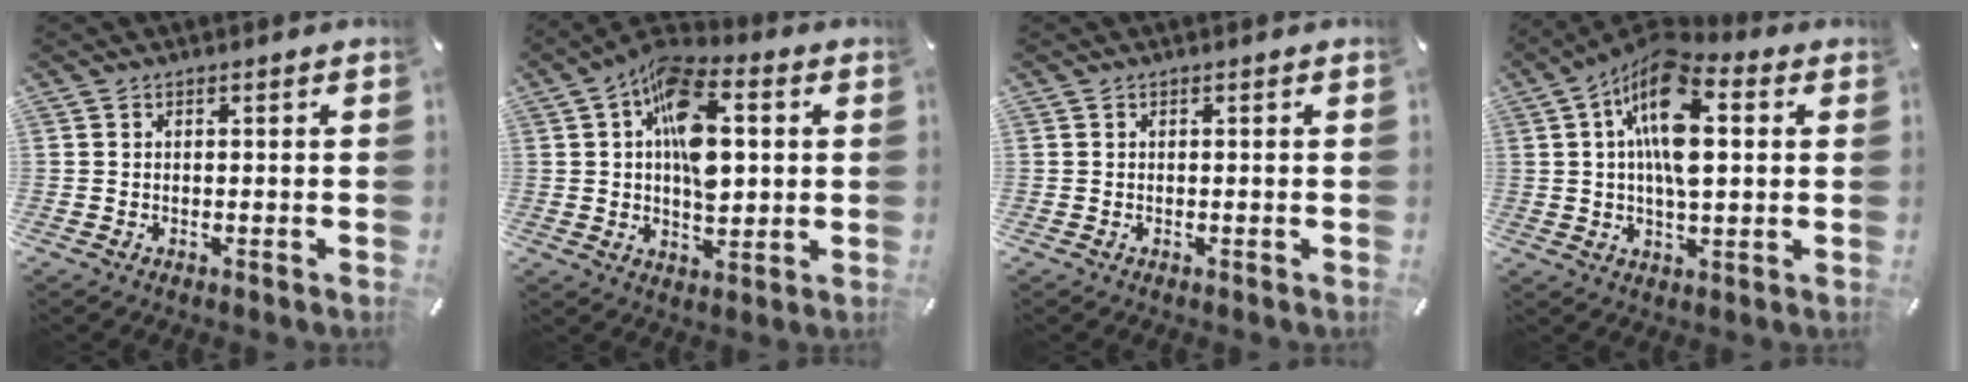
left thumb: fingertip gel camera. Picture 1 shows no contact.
{"total": 15.6, "force": [2.9, 8.9, 12.4], "torque": [-0.209, -0.003, 0.050]}
{"total": 0.0}
{"total": 15.2, "force": [3.6, 7.3, 12.8], "torque": [-0.242, -0.005, 0.059]}